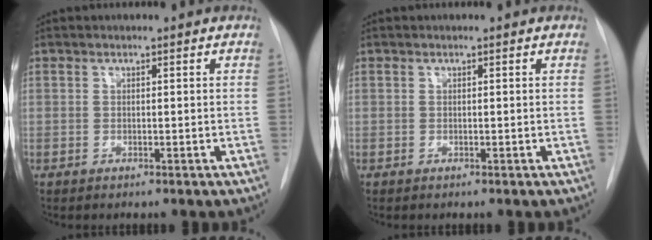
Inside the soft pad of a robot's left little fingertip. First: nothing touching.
{"total": 0.0}